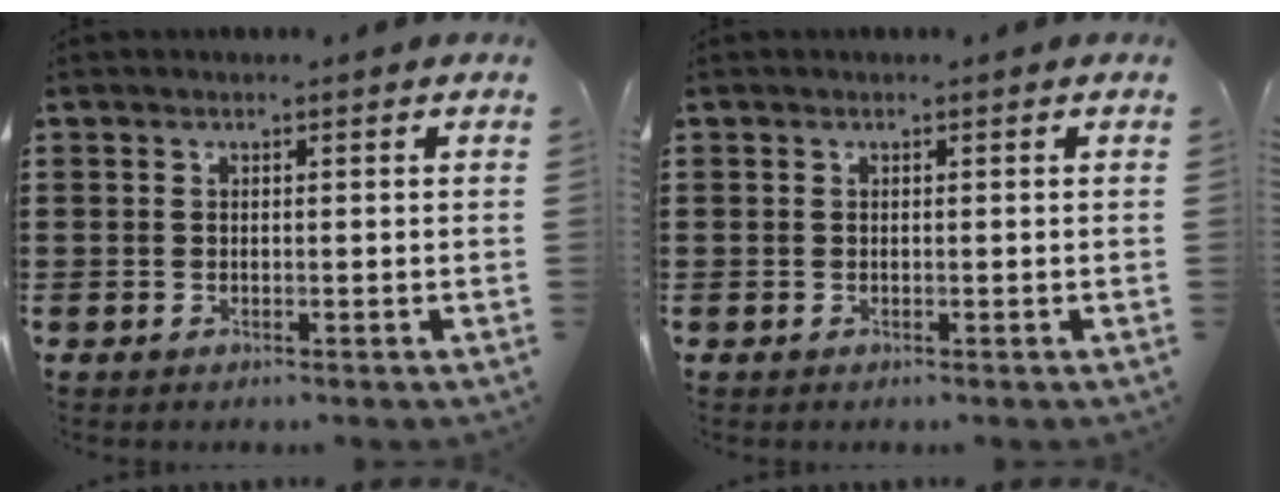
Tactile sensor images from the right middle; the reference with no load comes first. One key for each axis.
{"total": 0.0}